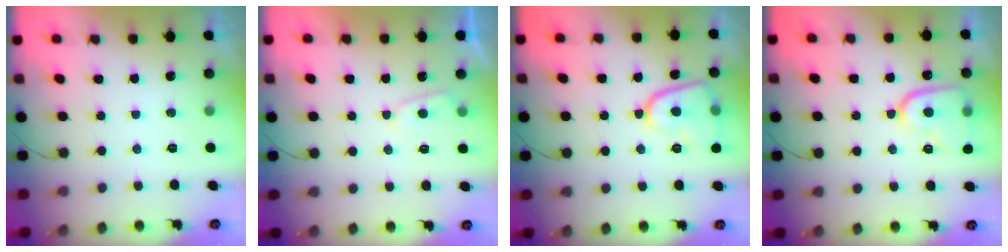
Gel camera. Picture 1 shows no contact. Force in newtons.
{"total": 3.2, "press": 3.2, "slide": 0.3}
{"total": 11.0, "press": 10.9, "slide": 1.5}
{"total": 12.3, "press": 12.3, "slide": 1.1}